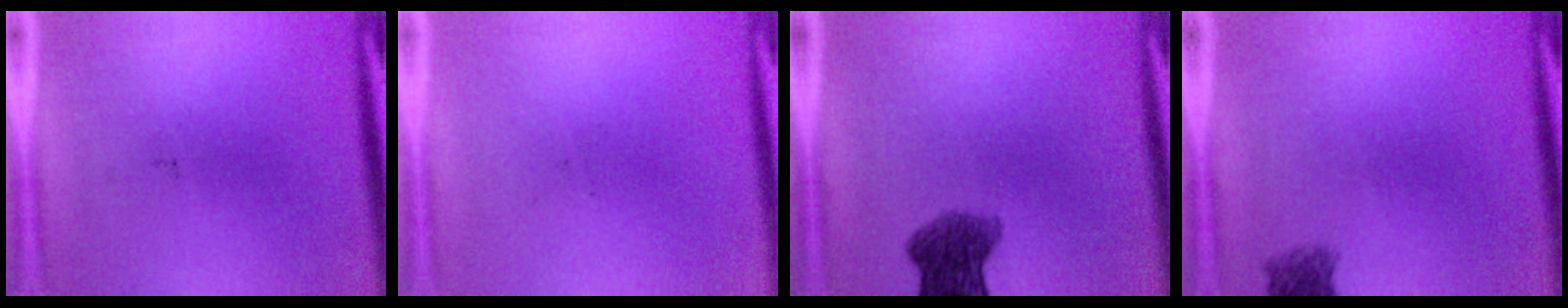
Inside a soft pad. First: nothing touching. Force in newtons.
{"total": 0.0}
{"total": 6.4}
{"total": 2.6}